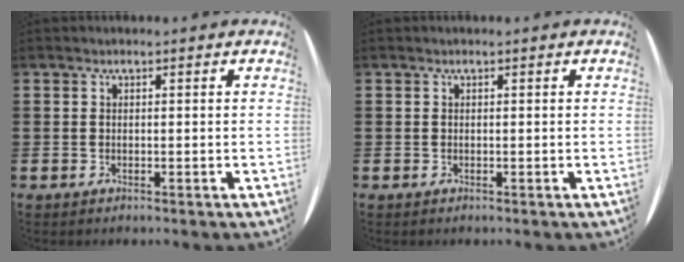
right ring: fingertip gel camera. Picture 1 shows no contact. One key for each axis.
{"total": 0.0}